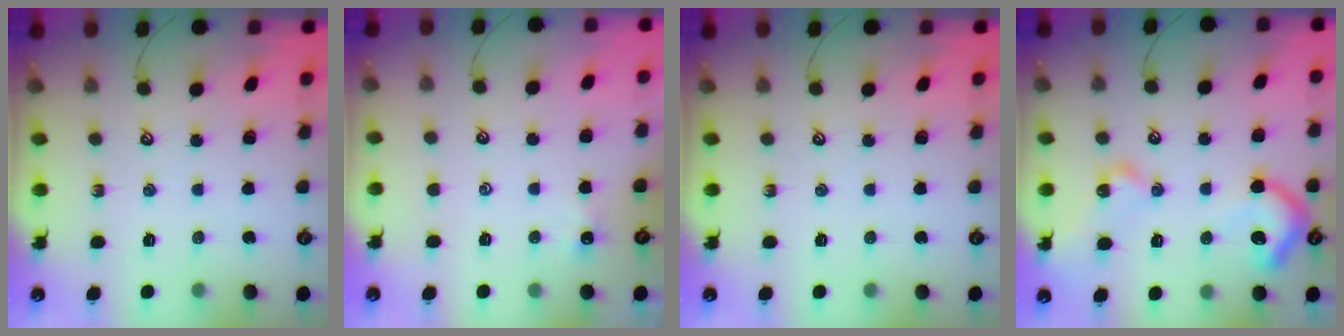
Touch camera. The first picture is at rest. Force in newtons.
{"total": 0.0}
{"total": 0.0}
{"total": 10.6, "press": 10.5, "slide": 1.2}